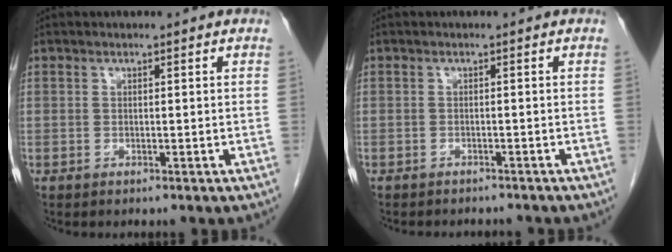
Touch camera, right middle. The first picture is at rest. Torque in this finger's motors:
{"motor_torque": [0.06, -0.05, 0.01, 0.00]}